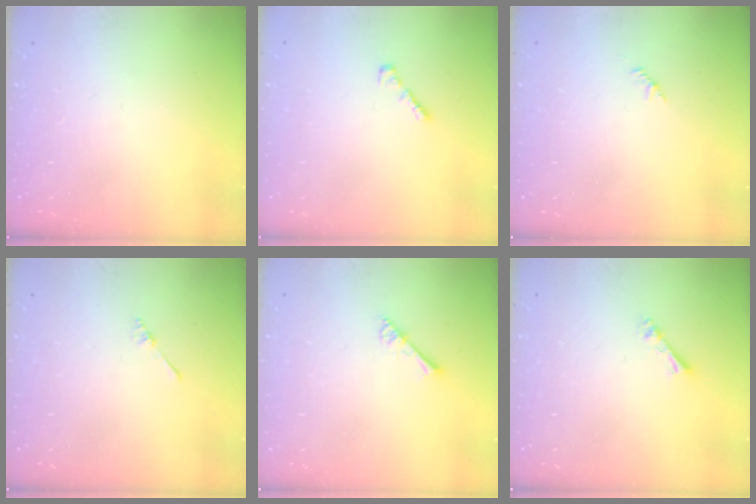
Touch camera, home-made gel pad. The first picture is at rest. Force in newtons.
{"total": 1.3, "press": 1.3, "slide": 0.4}
{"total": 1.5, "press": 1.4, "slide": 0.5}
{"total": 2.0, "press": 2.0, "slide": 0.3}
{"total": 3.2, "press": 3.2, "slide": 0.4}
{"total": 2.1, "press": 2.1, "slide": 0.3}